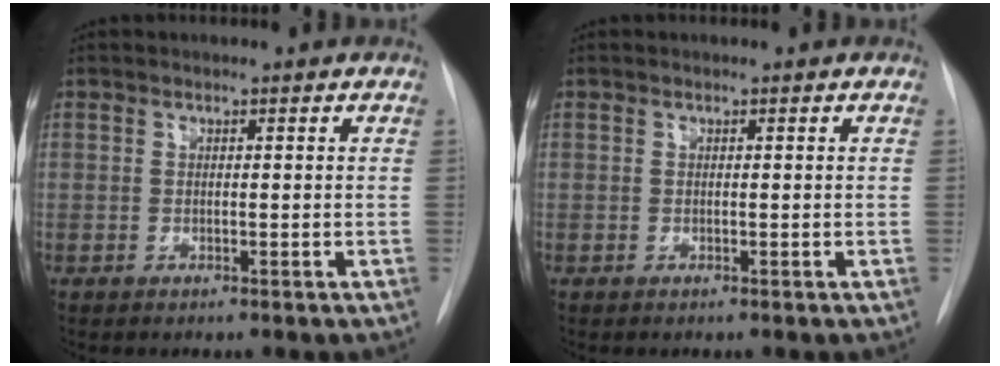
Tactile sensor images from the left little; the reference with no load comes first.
{"total": 0.0}